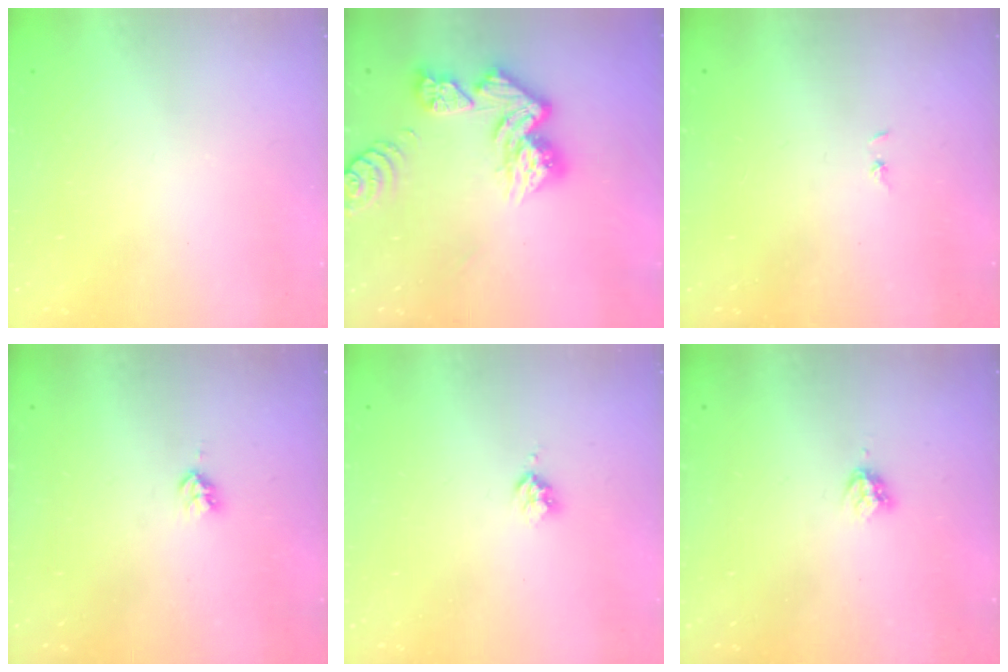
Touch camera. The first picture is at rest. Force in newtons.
{"total": 13.6, "press": 13.5, "slide": 1.6}
{"total": 0.7, "press": 0.7, "slide": 0.1}
{"total": 2.8, "press": 2.8, "slide": 0.2}
{"total": 2.5, "press": 2.5, "slide": 0.3}
{"total": 3.3, "press": 3.3, "slide": 0.4}